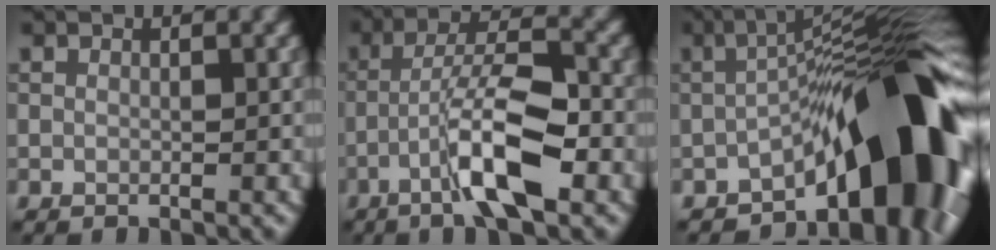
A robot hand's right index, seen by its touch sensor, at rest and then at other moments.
{"total": 7.6, "force": [-3.6, 1.7, 6.5], "torque": [-0.115, 0.016, -0.067]}
{"total": 14.2, "force": [-5.6, 5.2, 12.0], "torque": [-0.132, 0.023, -0.096]}